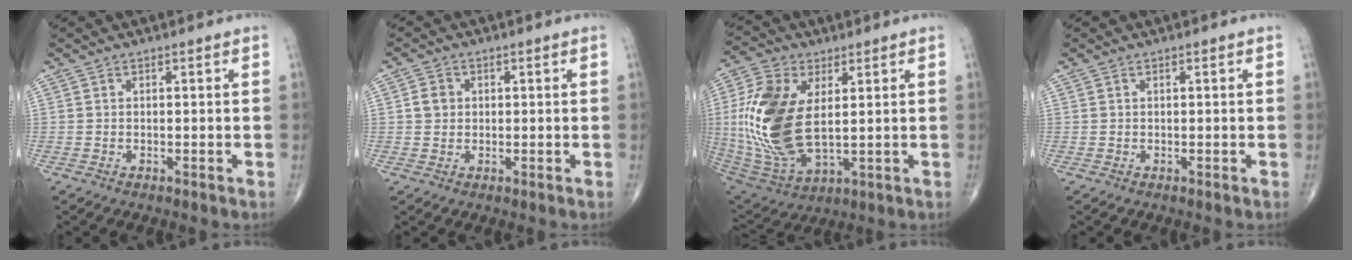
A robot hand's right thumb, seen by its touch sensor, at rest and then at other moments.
{"total": 2.8, "force": [0.4, 2.5, 1.2], "torque": [-0.011, 0.004, 0.004]}
{"total": 19.8, "force": [2.6, 10.8, 16.3], "torque": [-0.351, -0.017, 0.055]}
{"total": 0.0}